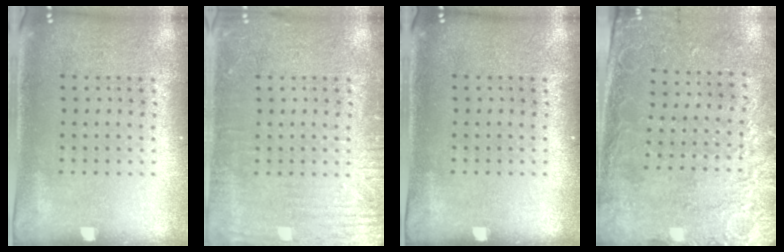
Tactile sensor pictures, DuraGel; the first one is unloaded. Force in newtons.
{"total": 3.0, "press": 3.0, "slide": 0.3}
{"total": 0.0}
{"total": 2.7, "press": 2.0, "slide": 1.8}